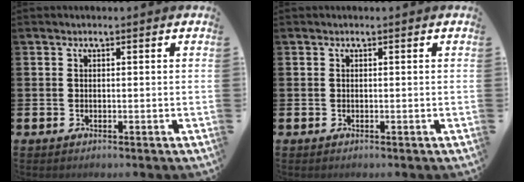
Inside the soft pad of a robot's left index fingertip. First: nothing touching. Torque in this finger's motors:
{"motor_torque": [0.00, 0.00, 0.00, 0.00]}